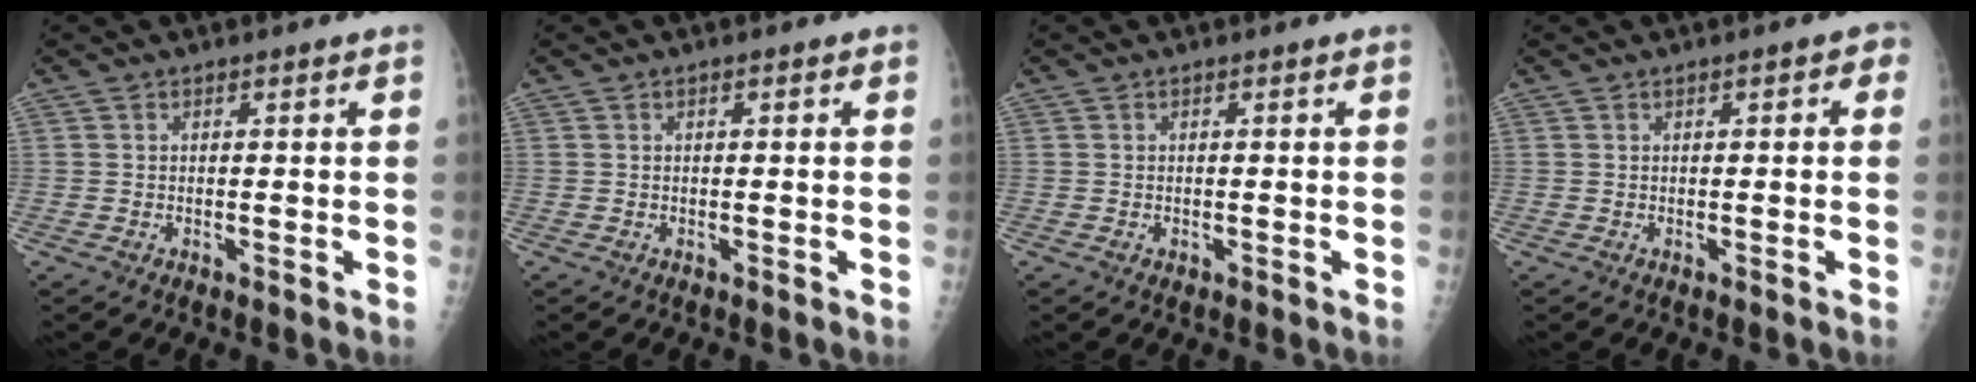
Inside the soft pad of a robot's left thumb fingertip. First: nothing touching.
{"total": 0.8, "force": [0.2, 0.4, 0.7], "torque": [-0.005, 0.003, -0.001]}
{"total": 0.6, "force": [-0.2, 0.5, 0.4], "torque": [-0.003, 0.003, -0.003]}
{"total": 2.4, "force": [0.5, 1.2, 2.0], "torque": [-0.015, 0.006, -0.001]}